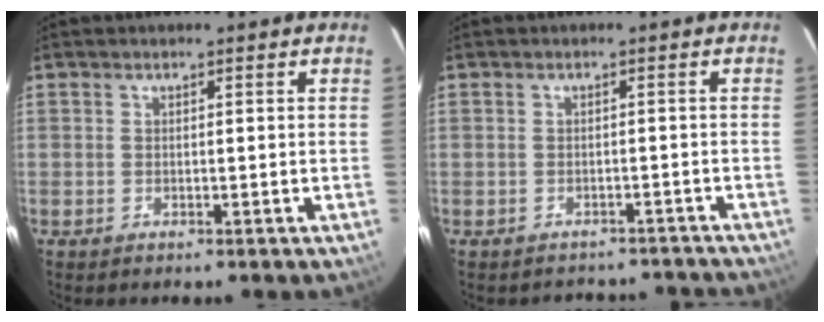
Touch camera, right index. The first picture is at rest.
{"total": 8.9, "force": [-7.9, 3.7, 1.8], "torque": [-0.031, 0.017, -0.085]}